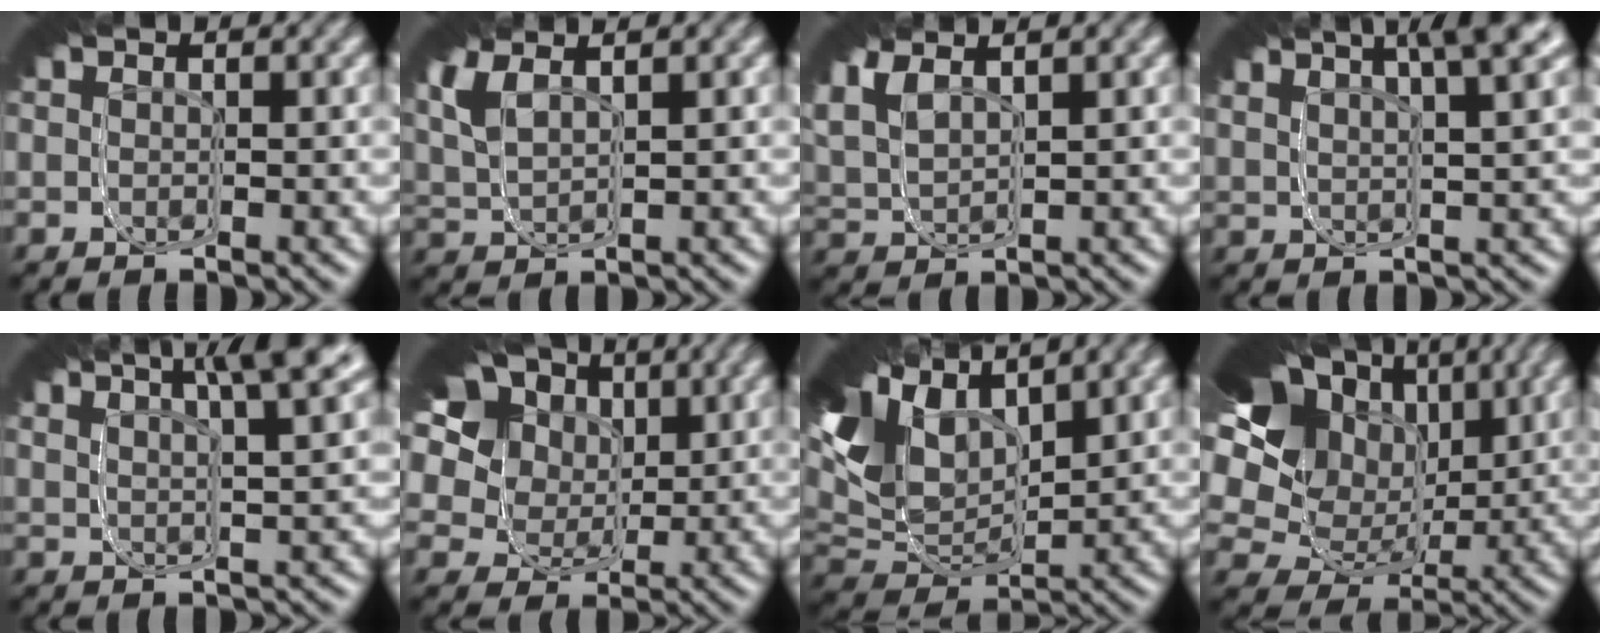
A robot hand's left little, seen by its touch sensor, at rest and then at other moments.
{"total": 4.8, "force": [1.9, 2.9, 3.3], "torque": [-0.084, 0.015, 0.025]}
{"total": 5.3, "force": [2.0, 3.5, 3.4], "torque": [-0.087, 0.010, 0.024]}
{"total": 5.8, "force": [3.0, 2.8, 4.1], "torque": [-0.077, 0.023, 0.036]}
{"total": 6.4, "force": [3.6, 2.7, 4.5], "torque": [-0.075, 0.029, 0.037]}
{"total": 11.8, "force": [2.4, 8.4, 7.9], "torque": [-0.111, 0.018, 0.017]}
{"total": 14.3, "force": [2.7, 8.5, 11.2], "torque": [-0.161, 0.027, 0.025]}
{"total": 17.5, "force": [1.5, 12.1, 12.6], "torque": [-0.181, 0.002, 0.011]}